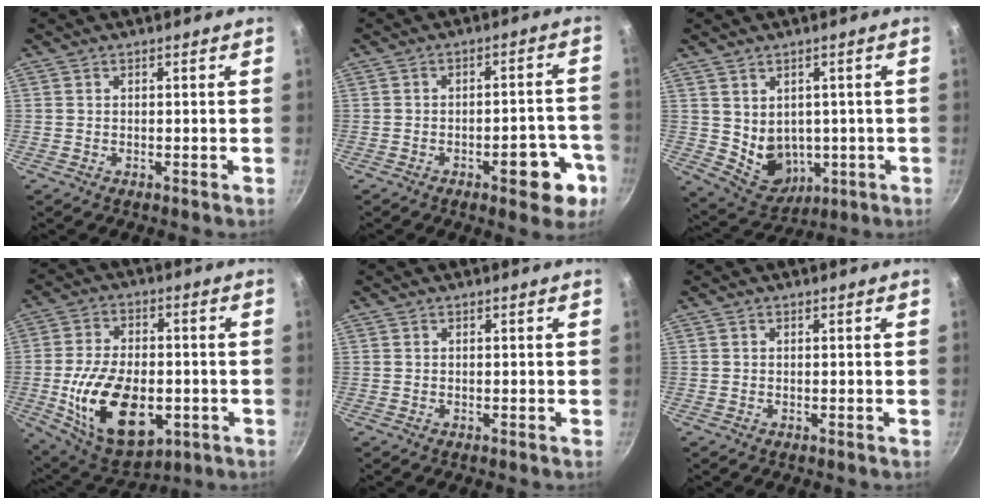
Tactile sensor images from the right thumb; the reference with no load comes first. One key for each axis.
{"total": 9.5, "fx": -4.3, "fy": 4.0, "fz": 7.5, "tx": -0.064, "ty": 0.034, "tz": -0.050}
{"total": 8.7, "fx": -0.1, "fy": 7.1, "fz": 5.1, "tx": -0.059, "ty": -0.013, "tz": 0.025}
{"total": 19.8, "fx": -4.2, "fy": 11.6, "fz": 15.5, "tx": -0.258, "ty": 0.008, "tz": -0.056}
{"total": 0.0}
{"total": 0.0}